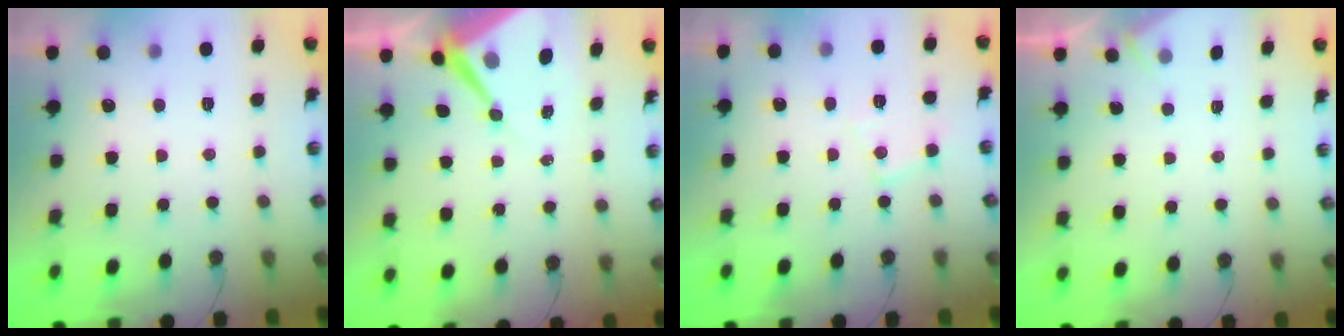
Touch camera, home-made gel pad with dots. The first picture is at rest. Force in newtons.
{"total": 8.0, "press": 8.0, "slide": 0.6}
{"total": 7.1, "press": 7.0, "slide": 0.4}
{"total": 2.5, "press": 2.5, "slide": 0.4}